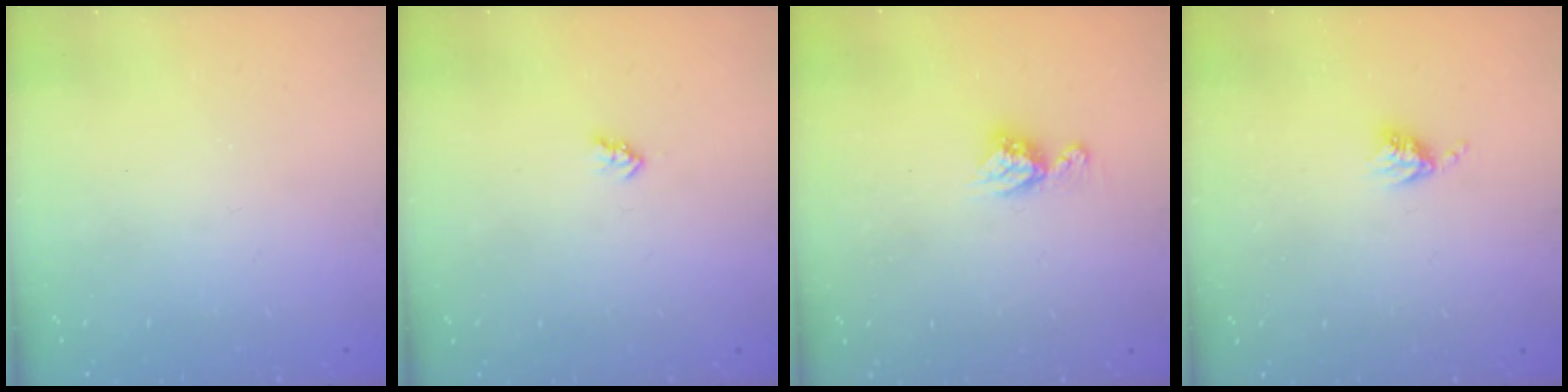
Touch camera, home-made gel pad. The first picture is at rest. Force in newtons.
{"total": 2.2, "press": 2.1, "slide": 0.4}
{"total": 7.2, "press": 7.2, "slide": 0.5}
{"total": 3.6, "press": 3.6, "slide": 0.5}